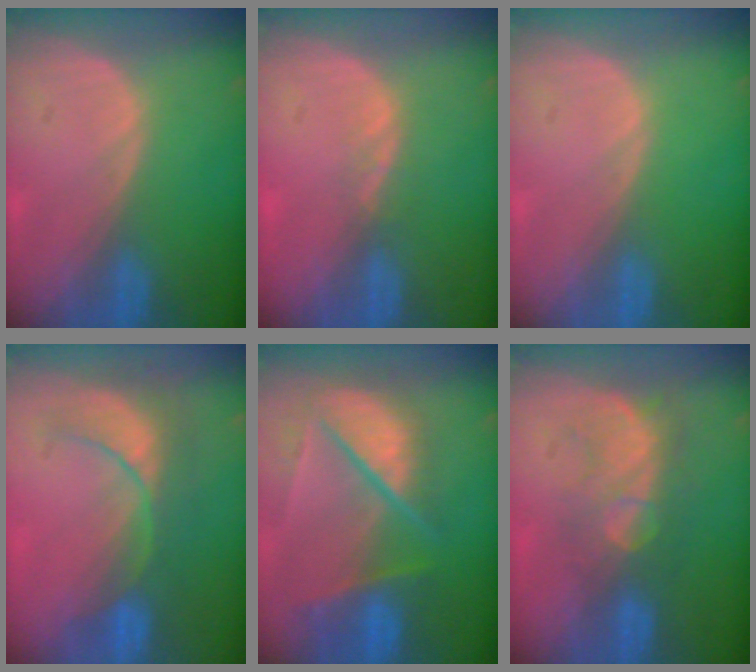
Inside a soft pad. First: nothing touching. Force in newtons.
{"total": 1.5, "press": 1.2, "slide": 0.8}
{"total": 0.0}
{"total": 8.6, "press": 7.8, "slide": 3.5}
{"total": 10.3, "press": 8.6, "slide": 5.5}
{"total": 8.3, "press": 7.6, "slide": 3.3}